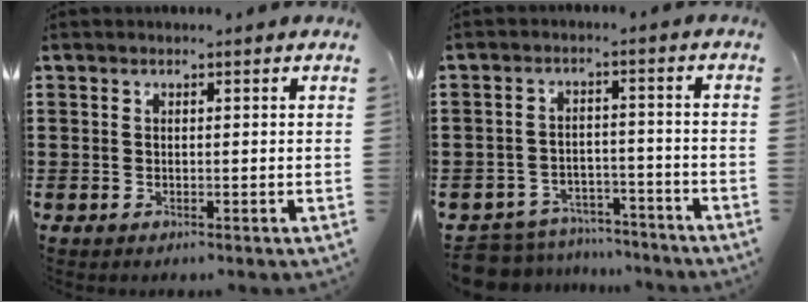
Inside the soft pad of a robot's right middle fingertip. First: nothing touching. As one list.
[{"total": 5.9, "force": [-5.8, 1.1, 0.3], "torque": [-0.017, 0.011, -0.121]}]